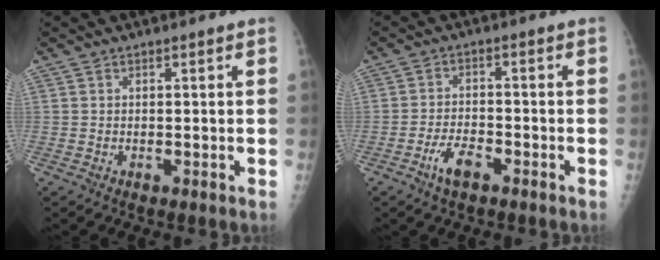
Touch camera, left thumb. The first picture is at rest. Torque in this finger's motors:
{"motor_torque": [-0.14, 0.17, 0.30, 0.27, 0.00]}